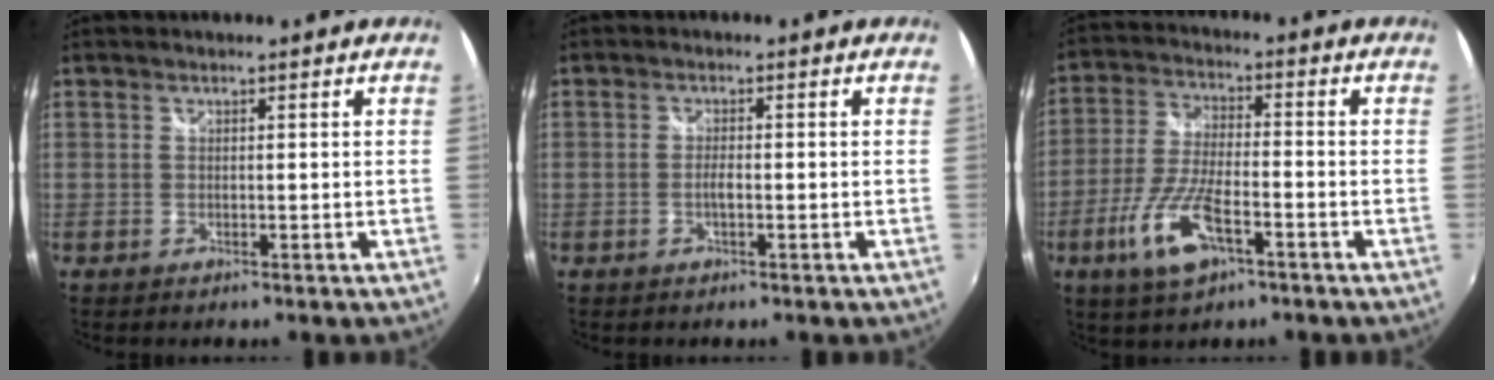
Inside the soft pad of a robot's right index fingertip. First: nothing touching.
{"total": 1.5, "force": [-0.6, 0.3, 1.4], "torque": [-0.029, -0.001, -0.010]}
{"total": 11.4, "force": [-5.5, 3.9, 9.1], "torque": [-0.199, -0.011, -0.103]}